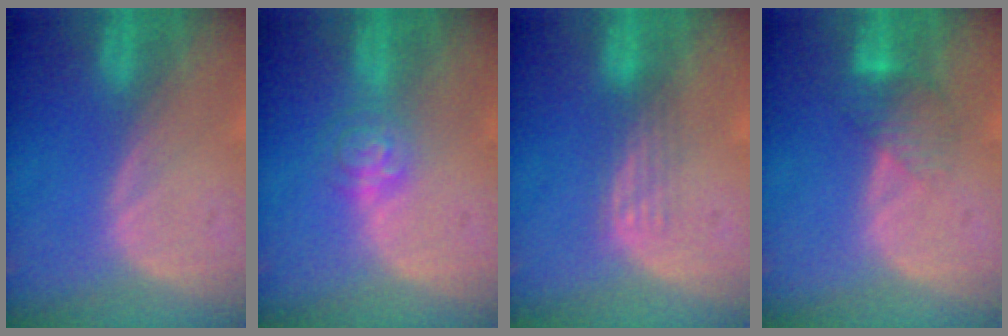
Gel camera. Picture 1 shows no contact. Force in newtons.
{"total": 4.1, "press": 3.7, "slide": 1.7}
{"total": 2.9, "press": 2.6, "slide": 1.3}
{"total": 4.4, "press": 3.7, "slide": 2.3}